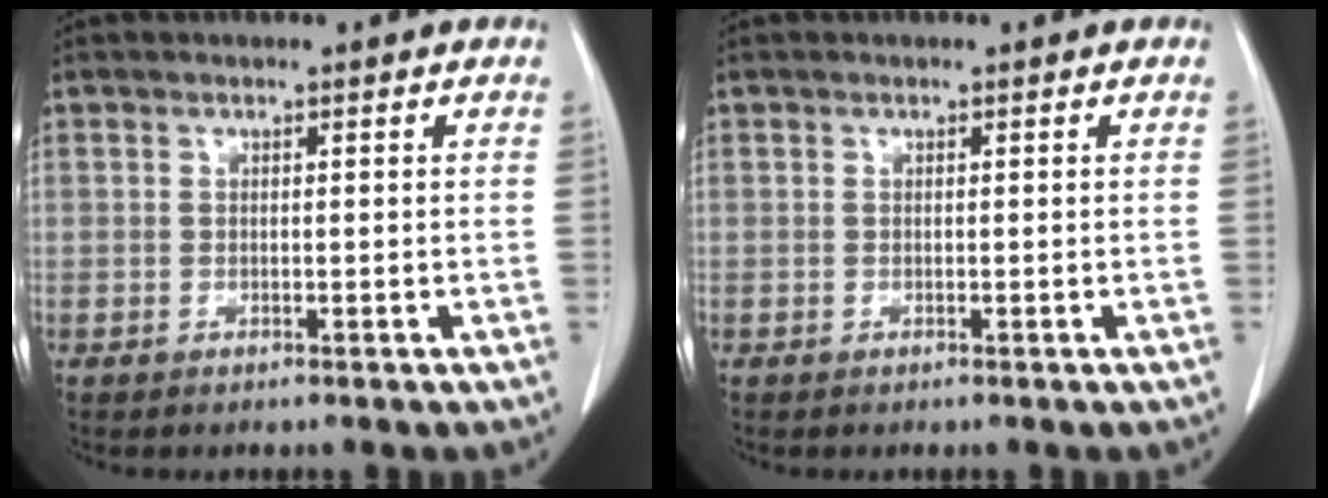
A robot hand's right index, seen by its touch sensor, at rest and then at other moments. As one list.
[{"total": 0.0}]